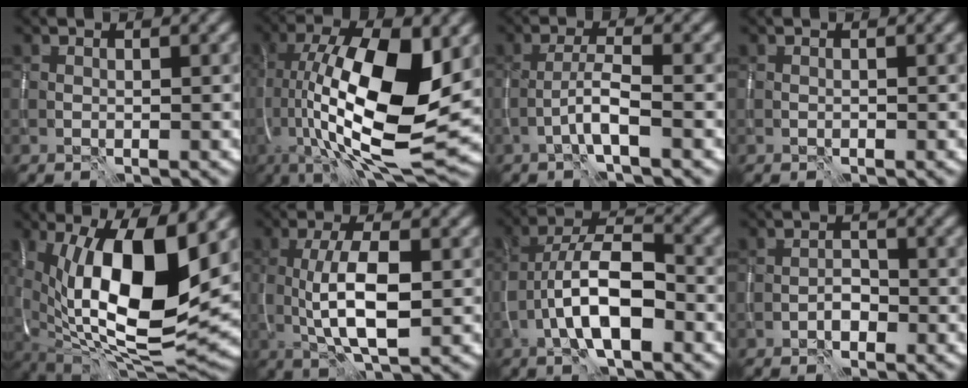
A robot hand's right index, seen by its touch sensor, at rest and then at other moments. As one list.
[{"total": 15.4, "force": [-0.1, 5.3, 14.5], "torque": [-0.254, 0.004, -0.004]}, {"total": 2.5, "force": [-1.6, 0.0, 1.9], "torque": [-0.035, 0.009, -0.036]}, {"total": 0.0}, {"total": 16.0, "force": [2.1, 6.4, 14.6], "torque": [-0.243, -0.005, 0.041]}, {"total": 6.2, "force": [-0.4, 2.1, 5.8], "torque": [-0.108, -0.002, -0.005]}, {"total": 7.0, "force": [-3.0, 2.4, 5.9], "torque": [-0.097, 0.016, -0.058]}, {"total": 1.6, "force": [-1.2, 0.8, 0.7], "torque": [-0.009, 0.003, -0.023]}]